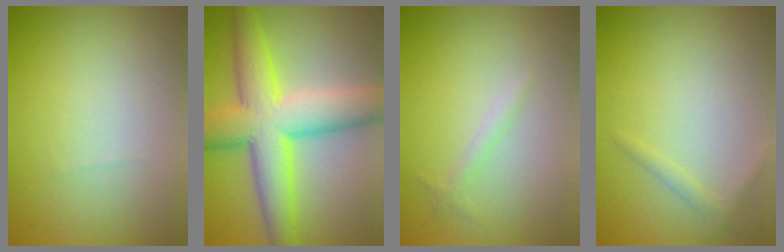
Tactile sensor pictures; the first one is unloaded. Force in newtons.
{"total": 9.8, "press": 9.8, "slide": 0.0}
{"total": 1.0, "press": 1.0, "slide": 0.0}
{"total": 1.1, "press": 1.1, "slide": 0.0}